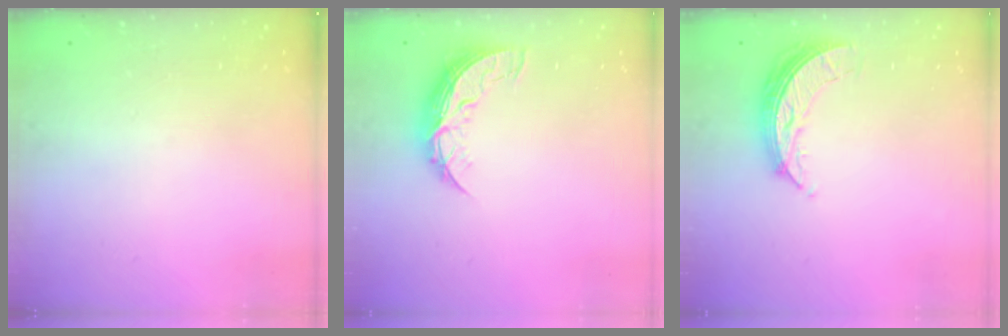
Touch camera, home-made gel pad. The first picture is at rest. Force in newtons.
{"total": 8.5, "press": 8.5, "slide": 0.2}
{"total": 8.6, "press": 8.6, "slide": 0.8}